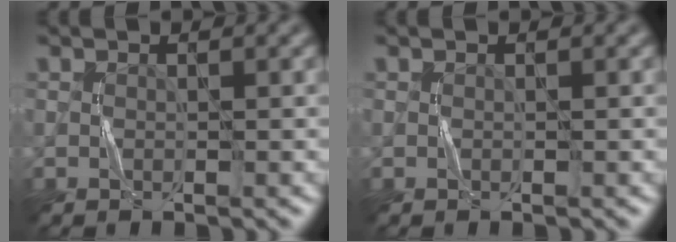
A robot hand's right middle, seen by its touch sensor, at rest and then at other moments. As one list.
[{"total": 0.0}]